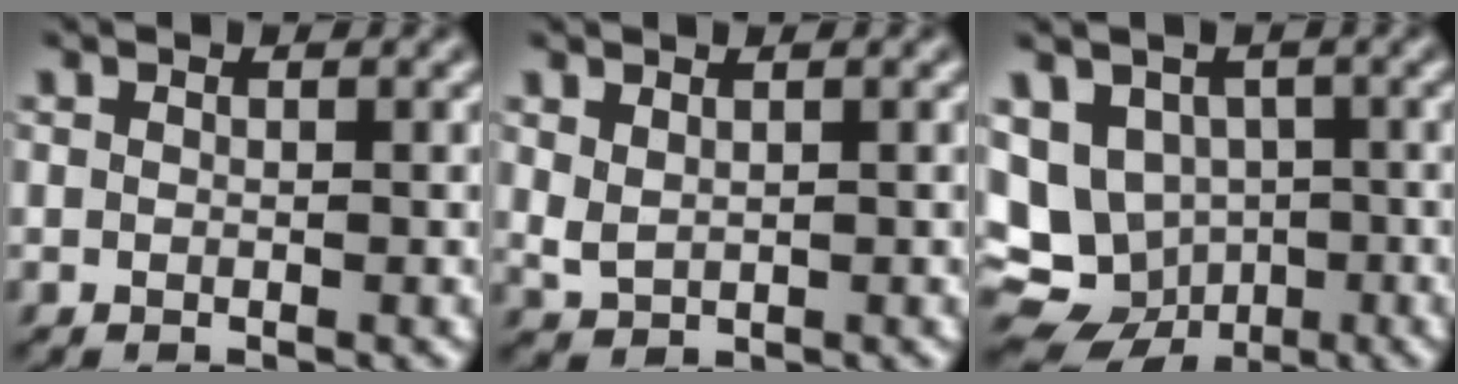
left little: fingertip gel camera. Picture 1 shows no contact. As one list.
[{"total": 1.1, "force": [0.8, 0.5, 0.6], "torque": [-0.018, -0.004, 0.022]}, {"total": 11.8, "force": [-2.7, 10.2, 5.3], "torque": [-0.098, -0.018, -0.048]}]